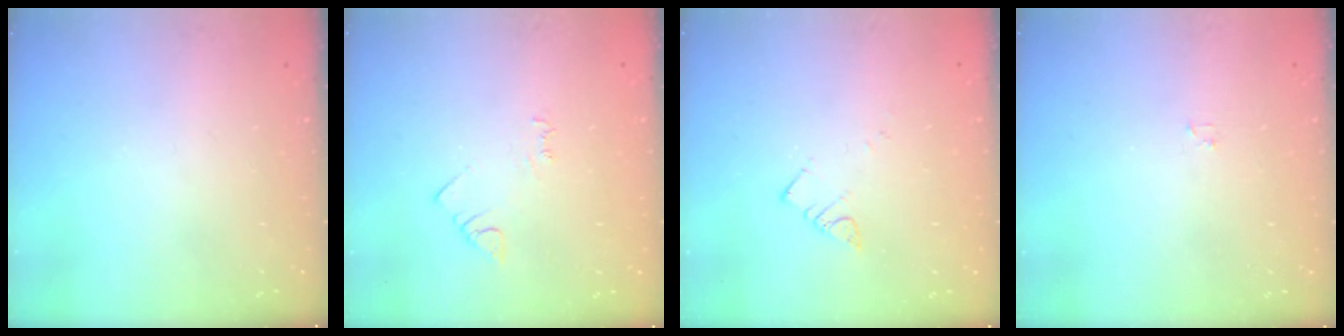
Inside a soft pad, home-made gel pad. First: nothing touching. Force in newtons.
{"total": 4.2, "press": 4.1, "slide": 0.6}
{"total": 3.8, "press": 3.8, "slide": 0.2}
{"total": 1.2, "press": 1.2, "slide": 0.2}